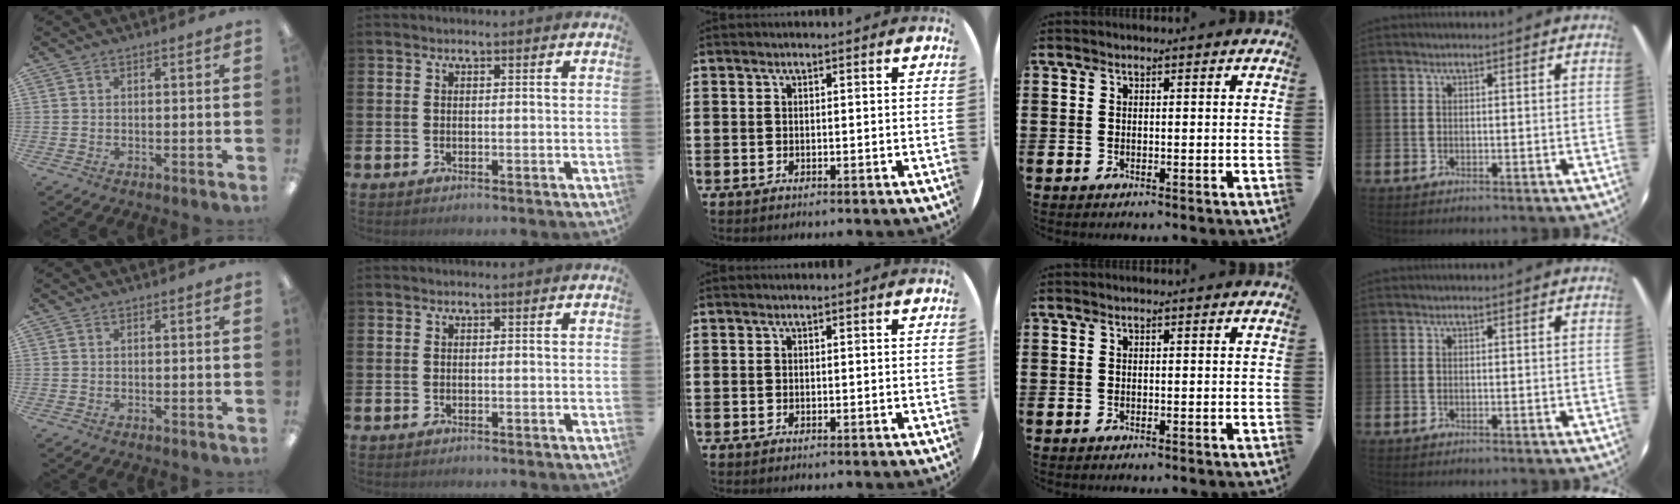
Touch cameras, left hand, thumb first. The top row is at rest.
{}